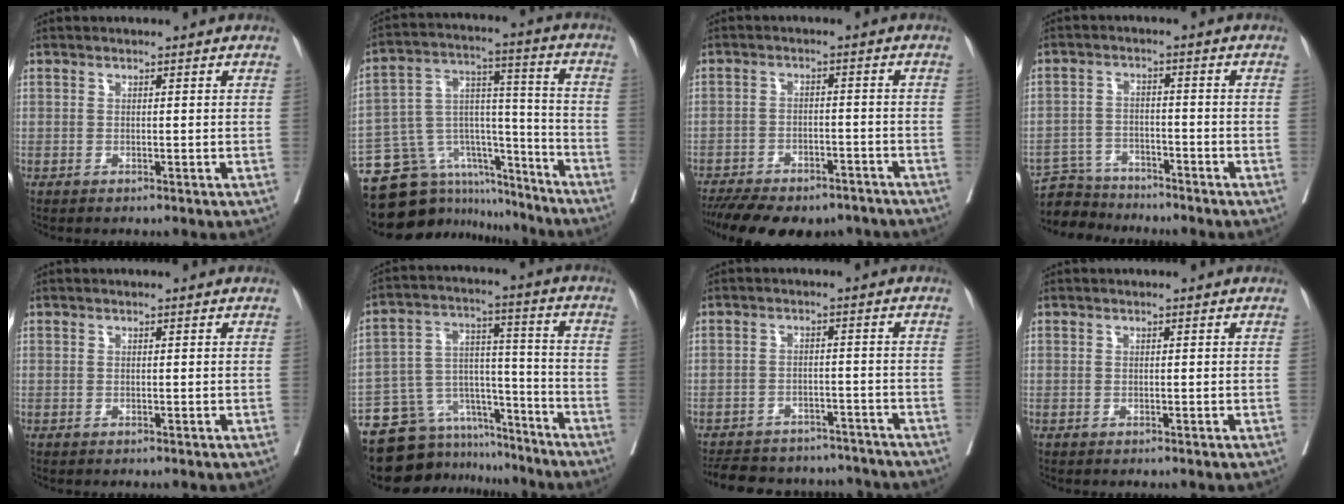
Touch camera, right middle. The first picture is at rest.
{"total": 15.5, "force": [-13.4, 7.3, 2.6], "torque": [-0.042, 0.078, -0.210]}
{"total": 17.5, "force": [-14.4, 6.8, 7.3], "torque": [-0.171, -0.005, -0.195]}
{"total": 5.8, "force": [-5.7, 1.3, -0.7], "torque": [0.013, 0.001, -0.102]}
{"total": 0.0}
{"total": 15.3, "force": [-14.0, 5.9, 1.7], "torque": [-0.032, 0.054, -0.220]}
{"total": 16.3, "force": [-14.7, 5.6, 4.3], "torque": [-0.103, 0.007, -0.192]}
{"total": 0.0}